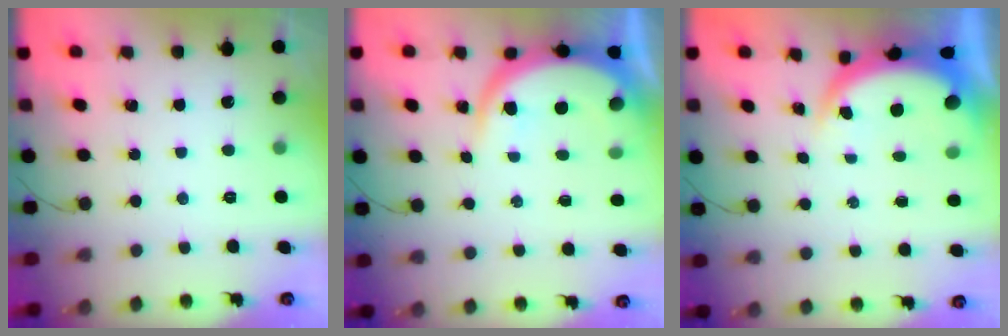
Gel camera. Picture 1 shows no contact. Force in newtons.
{"total": 9.2, "press": 9.1, "slide": 1.2}
{"total": 5.1, "press": 5.1, "slide": 0.1}